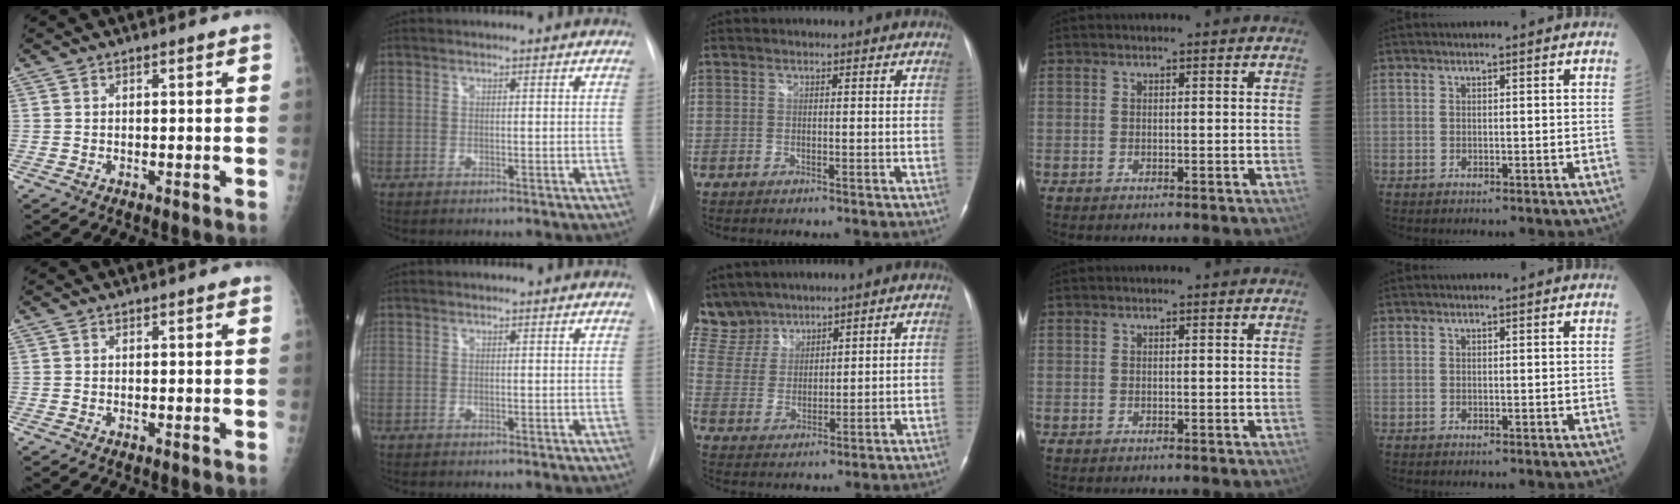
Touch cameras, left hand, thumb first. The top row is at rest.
{"thumb": {"total": 0.5, "force": [0.3, 0.2, 0.4], "torque": [-0.005, 0.000, 0.000]}, "middle": {"total": 9.6, "force": [8.4, 4.8, 0.6], "torque": [-0.026, 0.016, 0.181]}}